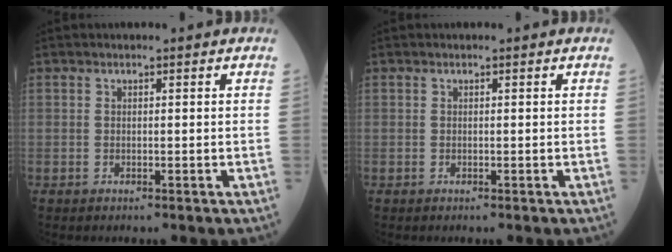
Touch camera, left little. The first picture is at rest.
{"total": 0.0}